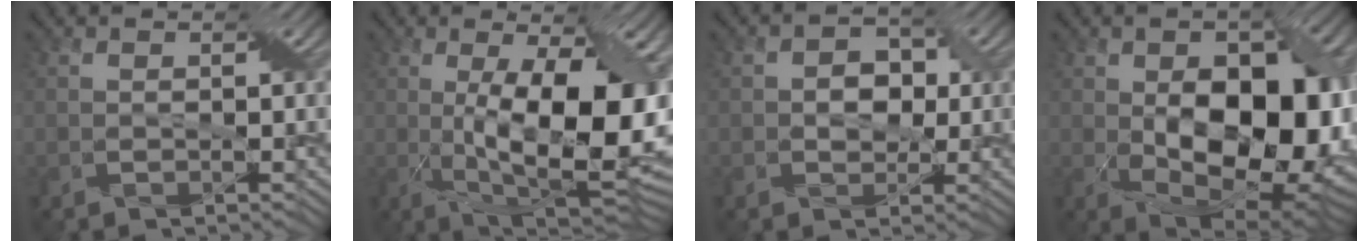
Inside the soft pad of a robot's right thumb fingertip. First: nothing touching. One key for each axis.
{"total": 17.1, "fx": -0.8, "fy": 7.0, "fz": 15.6, "tx": -0.232, "ty": -0.010, "tz": -0.007}
{"total": 2.7, "fx": 0.1, "fy": 2.4, "fz": 1.3, "tx": -0.018, "ty": 0.003, "tz": -0.007}
{"total": 16.5, "fx": -1.3, "fy": 9.7, "fz": 13.3, "tx": -0.179, "ty": -0.031, "tz": 0.002}